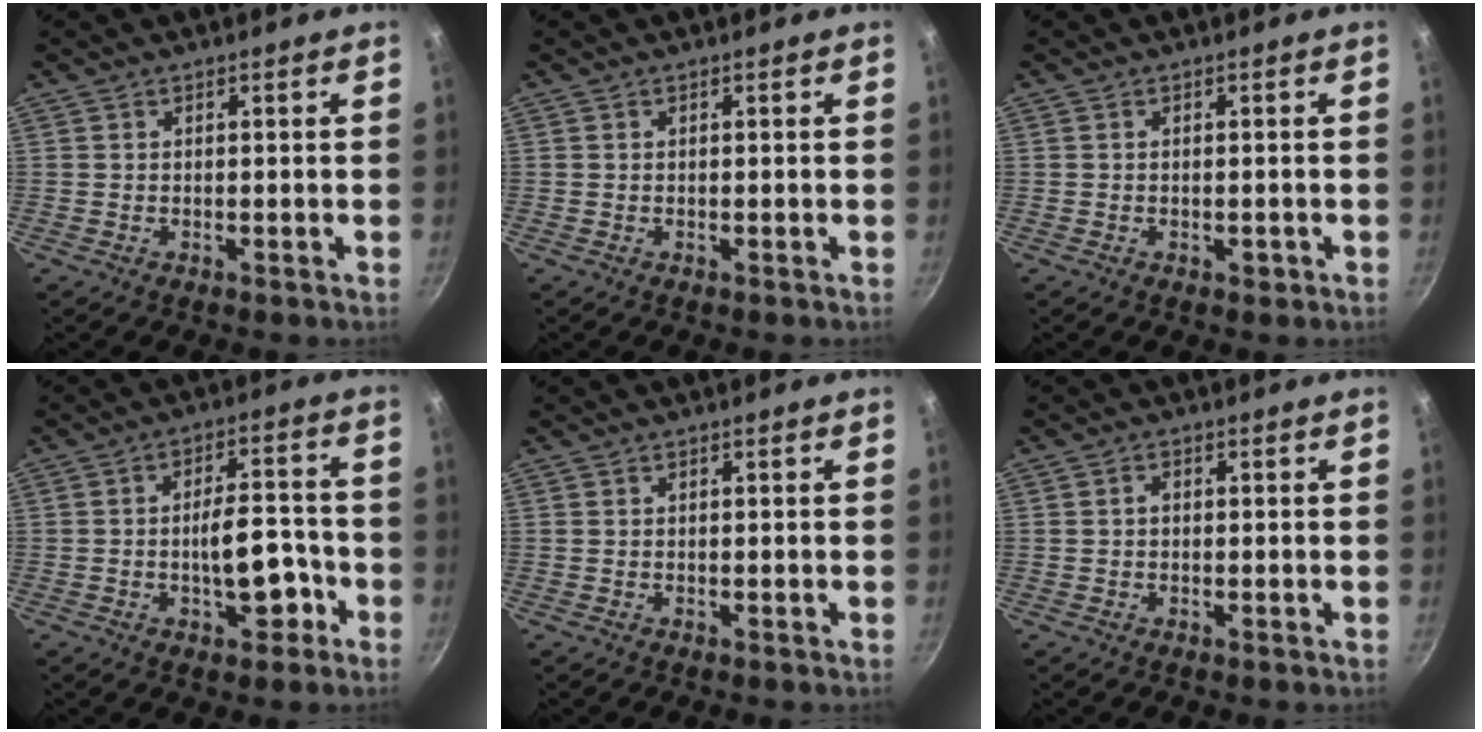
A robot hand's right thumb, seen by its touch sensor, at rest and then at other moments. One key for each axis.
{"total": 0.0}
{"total": 1.3, "fx": -0.5, "fy": 0.8, "fz": 1.0, "tx": -0.013, "ty": 0.002, "tz": -0.006}
{"total": 9.3, "fx": -3.3, "fy": 4.4, "fz": 7.5, "tx": -0.079, "ty": 0.037, "tz": -0.044}
{"total": 0.0}
{"total": 1.3, "fx": 0.0, "fy": 1.0, "fz": 0.8, "tx": -0.013, "ty": 0.007, "tz": -0.001}